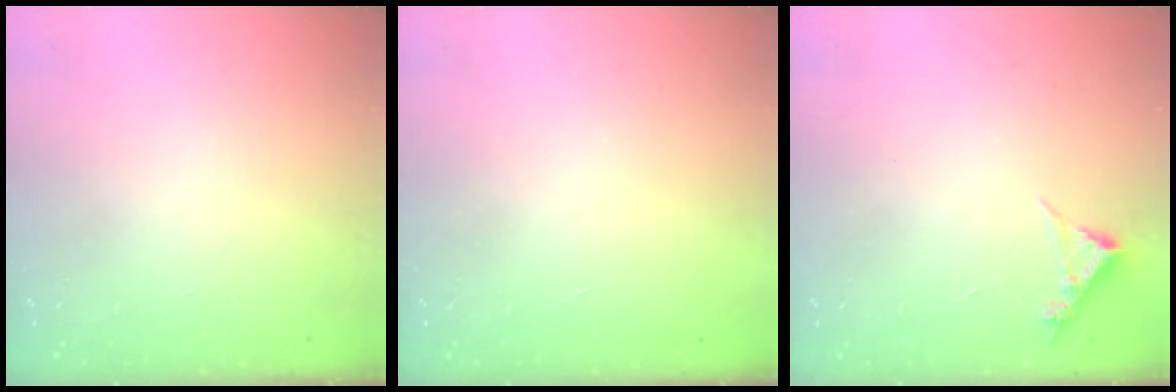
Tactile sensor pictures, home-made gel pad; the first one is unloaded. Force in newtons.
{"total": 1.7, "press": 1.7, "slide": 0.1}
{"total": 4.3, "press": 4.2, "slide": 0.4}